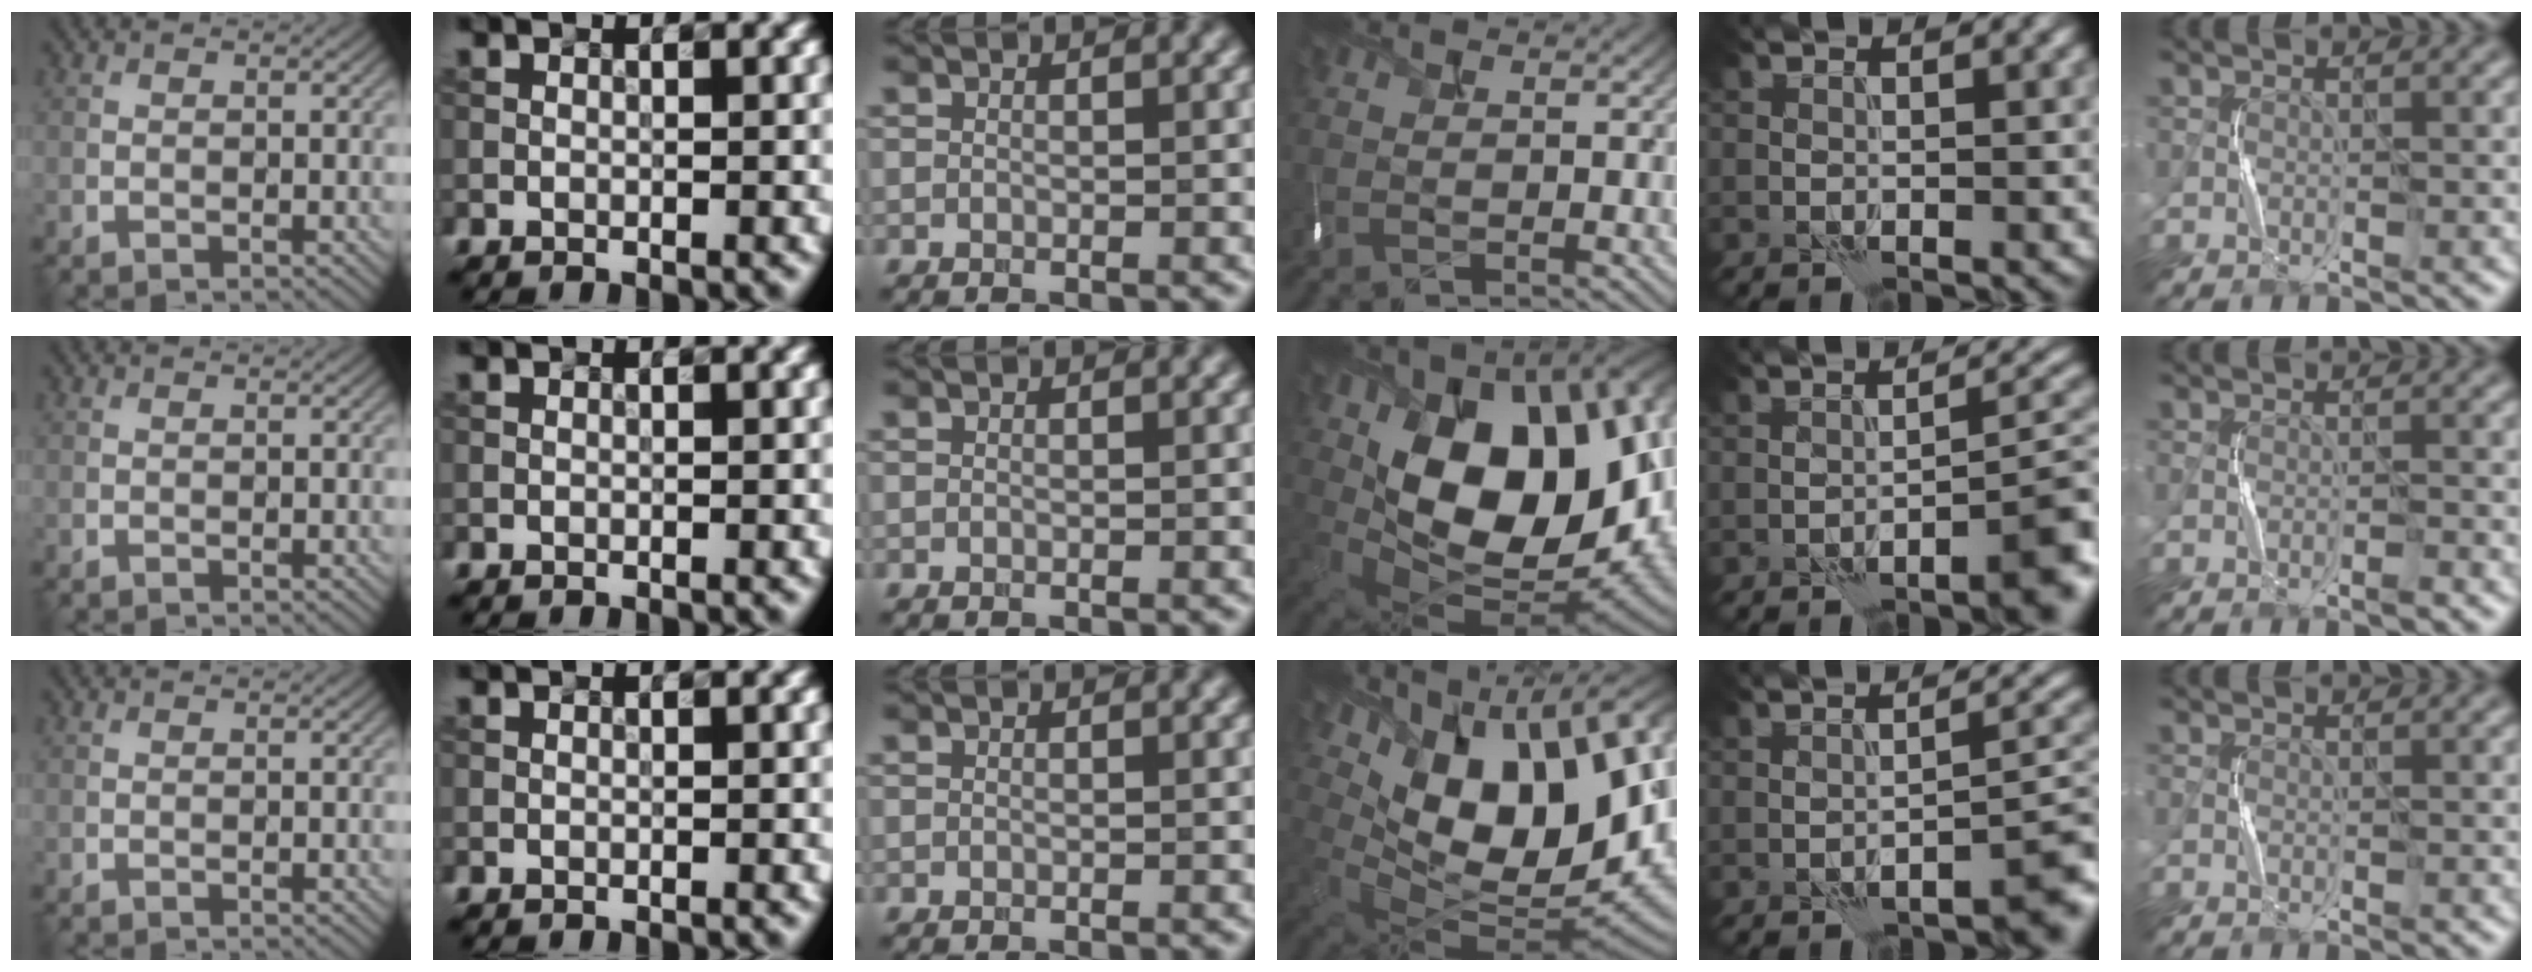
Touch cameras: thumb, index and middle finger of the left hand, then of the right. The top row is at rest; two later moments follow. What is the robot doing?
{"motion": "shake", "object": "tambourine"}